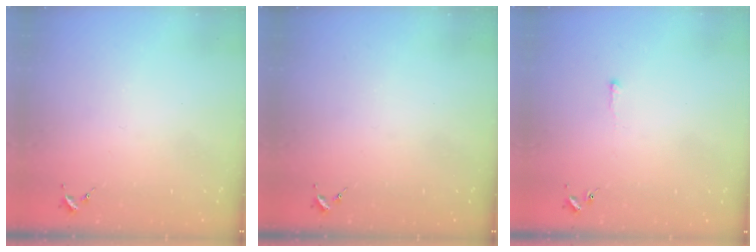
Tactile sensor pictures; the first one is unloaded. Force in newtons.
{"total": 0.0}
{"total": 2.6, "press": 2.6, "slide": 0.4}